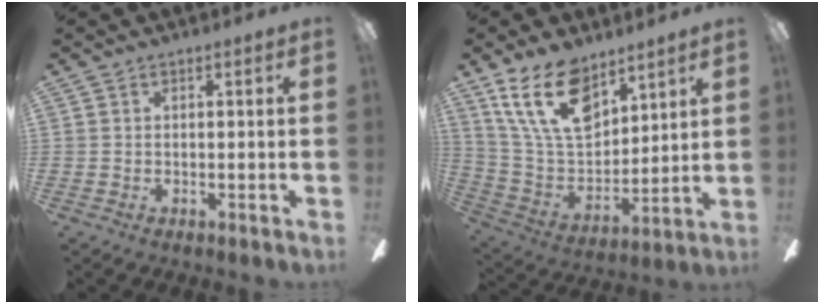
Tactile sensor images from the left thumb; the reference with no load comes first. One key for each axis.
{"total": 18.5, "fx": 11.2, "fy": 9.9, "fz": 10.9, "tx": -0.218, "ty": -0.047, "tz": 0.204}